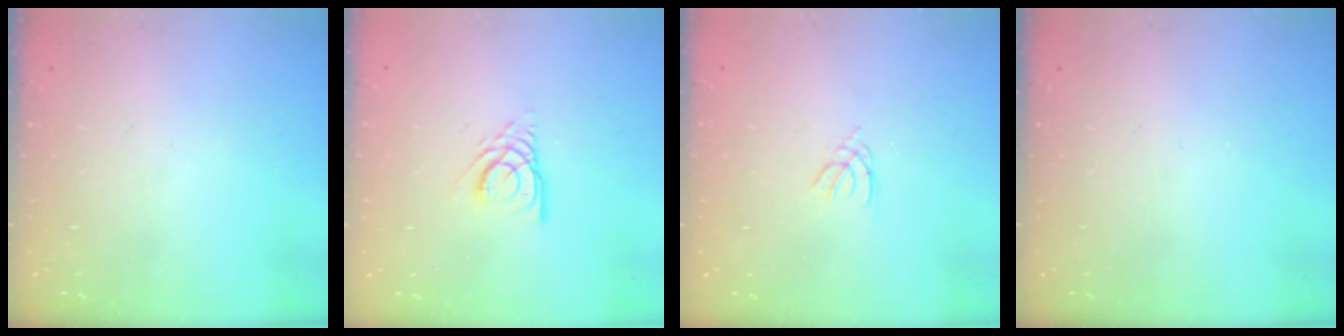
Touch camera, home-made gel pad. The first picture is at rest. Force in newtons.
{"total": 5.5, "press": 5.5, "slide": 0.5}
{"total": 1.2, "press": 1.2, "slide": 0.3}
{"total": 0.0}